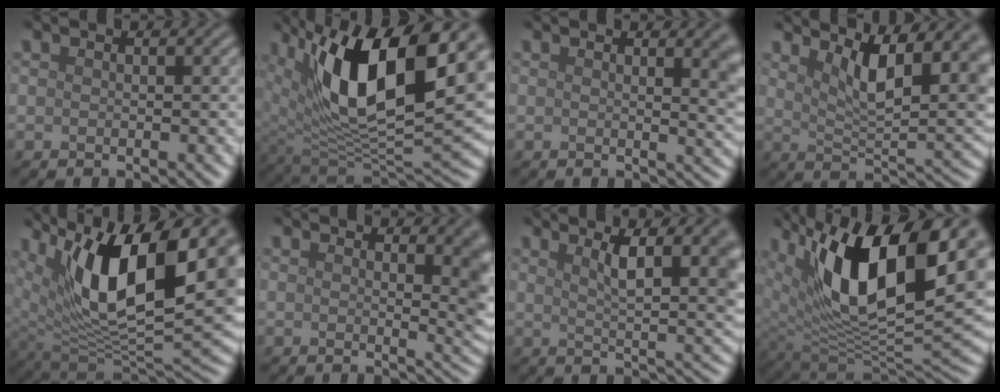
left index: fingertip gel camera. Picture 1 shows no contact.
{"total": 14.7, "force": [5.0, 6.2, 12.4], "torque": [-0.199, -0.006, 0.085]}
{"total": 4.1, "force": [1.6, 1.7, 3.4], "torque": [-0.021, 0.001, 0.022]}
{"total": 8.7, "force": [4.1, 2.9, 7.1], "torque": [-0.110, 0.000, 0.072]}
{"total": 14.5, "force": [4.7, 6.1, 12.2], "torque": [-0.193, -0.010, 0.082]}
{"total": 4.4, "force": [1.5, 1.7, 3.8], "torque": [-0.030, -0.008, 0.024]}
{"total": 7.2, "force": [2.6, 2.5, 6.2], "torque": [-0.074, 0.001, 0.040]}
{"total": 16.1, "force": [5.9, 7.4, 13.0], "torque": [-0.205, -0.004, 0.099]}